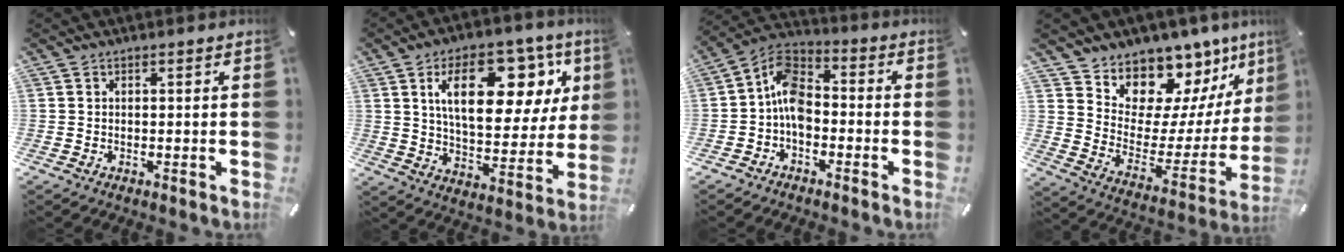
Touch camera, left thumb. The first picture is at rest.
{"total": 20.4, "force": [9.2, 10.7, 14.8], "torque": [-0.224, -0.028, 0.148]}
{"total": 8.9, "force": [-2.4, 6.0, 6.0], "torque": [-0.130, 0.012, -0.048]}
{"total": 11.1, "force": [9.9, 4.9, -1.1], "torque": [0.006, -0.137, 0.173]}